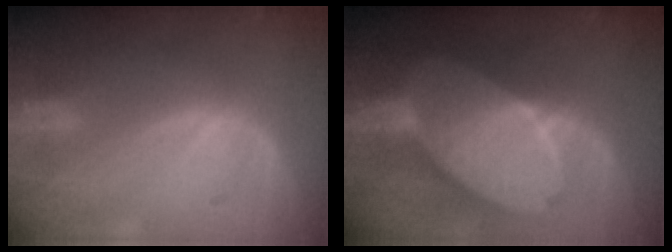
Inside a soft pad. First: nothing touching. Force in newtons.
{"total": 10.9, "press": 10.9, "slide": 0.5}